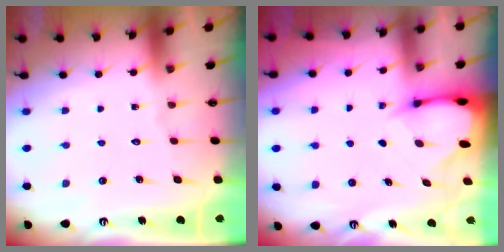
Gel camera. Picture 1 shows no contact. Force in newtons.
{"total": 3.1, "press": 3.0, "slide": 0.4}